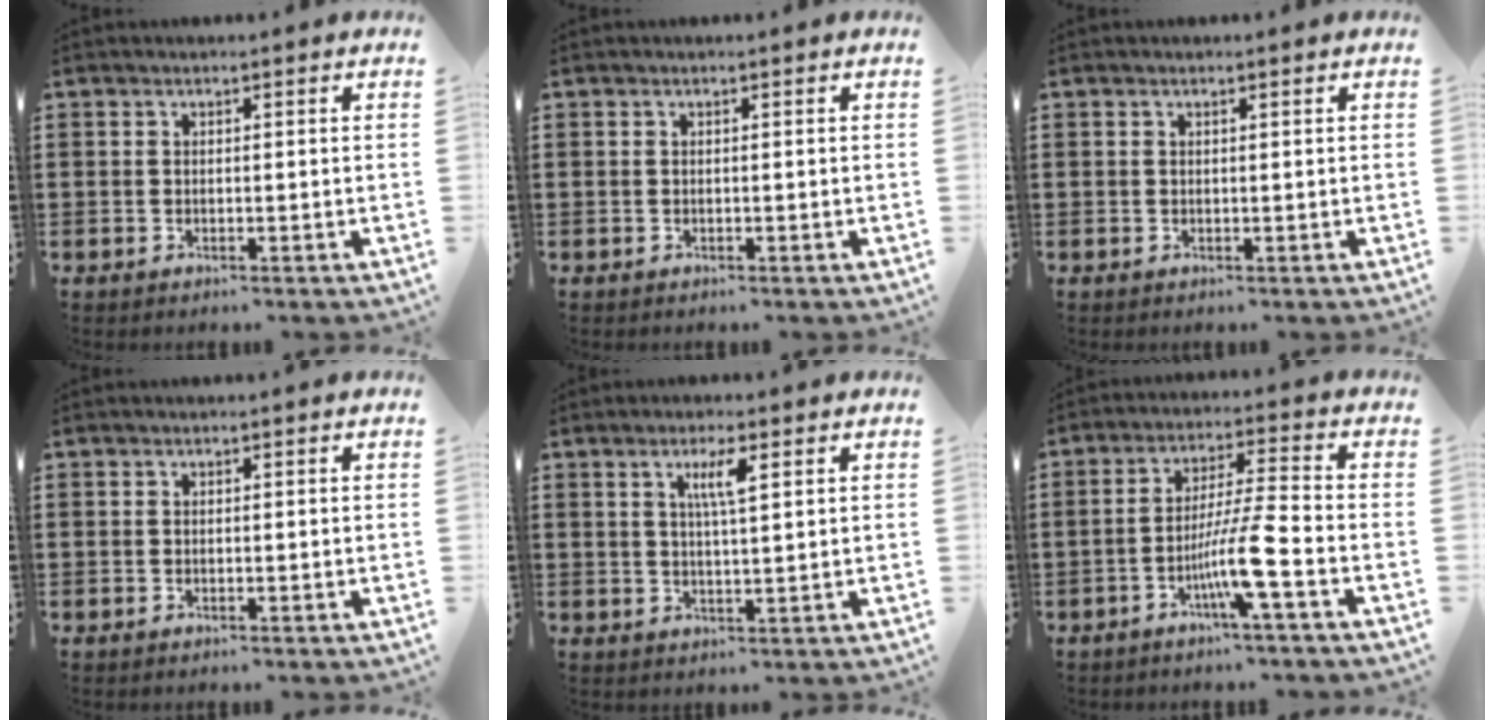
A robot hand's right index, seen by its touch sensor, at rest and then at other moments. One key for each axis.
{"total": 0.0}
{"total": 0.0}
{"total": 0.0}
{"total": 3.9, "fx": 1.6, "fy": 0.5, "fz": 3.5, "tx": -0.075, "ty": 0.004, "tz": 0.023}
{"total": 8.7, "fx": -3.8, "fy": -0.2, "fz": 7.9, "tx": -0.151, "ty": -0.009, "tz": -0.074}